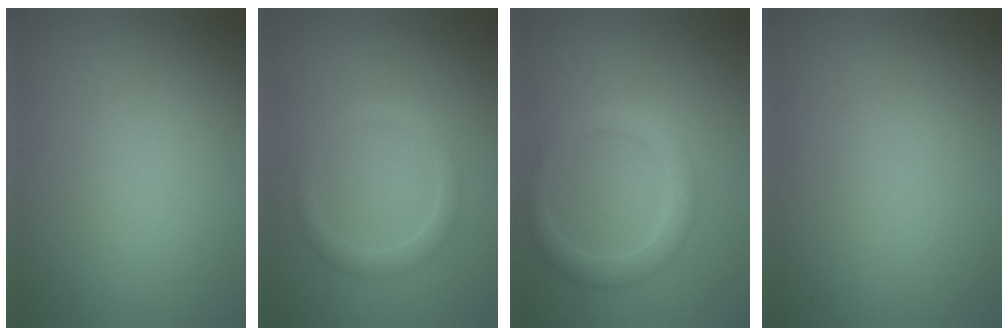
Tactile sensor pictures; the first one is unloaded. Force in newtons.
{"total": 1.7, "press": 1.7, "slide": 0.0}
{"total": 2.5, "press": 2.5, "slide": 0.1}
{"total": 0.0}